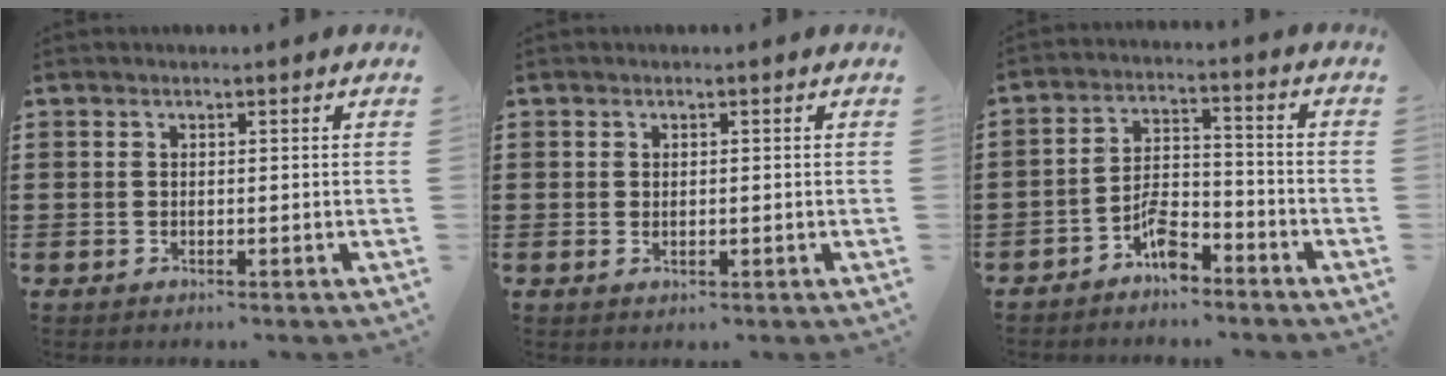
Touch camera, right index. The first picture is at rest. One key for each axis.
{"total": 0.6, "fx": 0.1, "fy": 0.4, "fz": 0.4, "tx": -0.009, "ty": 0.005, "tz": 0.001}
{"total": 5.7, "fx": -4.3, "fy": 2.1, "fz": 3.1, "tx": -0.057, "ty": 0.016, "tz": -0.081}